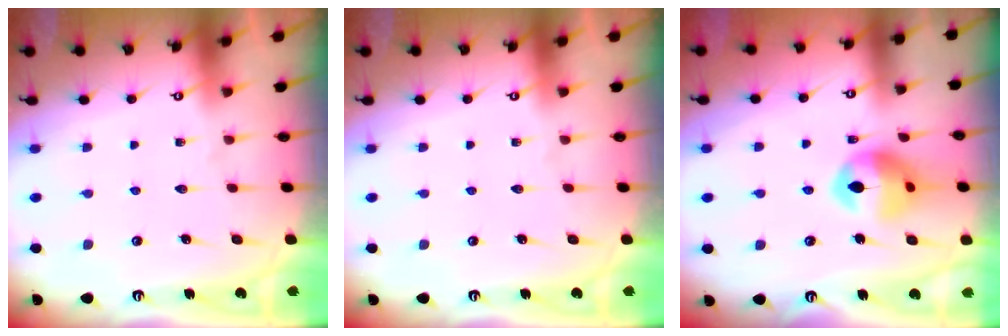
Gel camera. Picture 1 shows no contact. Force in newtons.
{"total": 0.0}
{"total": 13.2, "press": 13.2, "slide": 1.6}